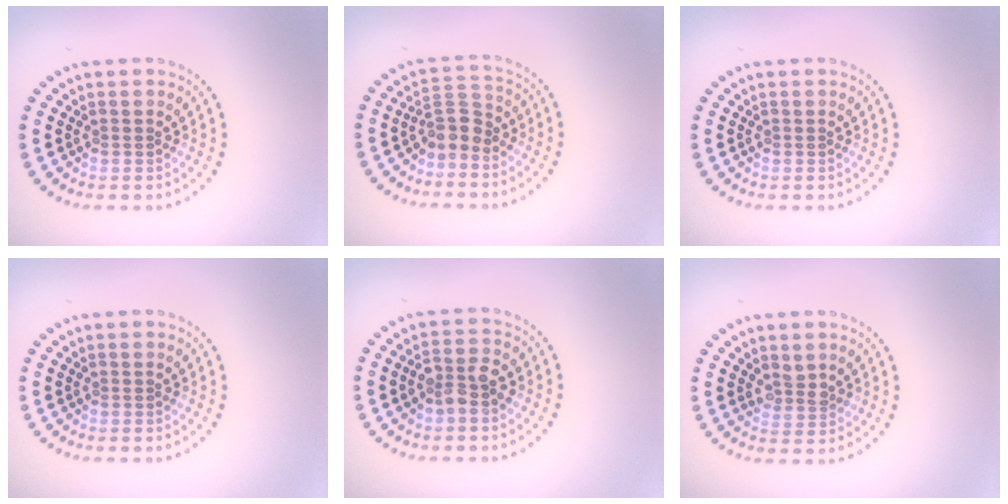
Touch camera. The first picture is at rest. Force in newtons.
{"total": 2.8, "press": 2.2, "slide": 1.6}
{"total": 0.0}
{"total": 0.0}
{"total": 2.8, "press": 2.7, "slide": 0.6}
{"total": 1.8, "press": 1.6, "slide": 0.8}